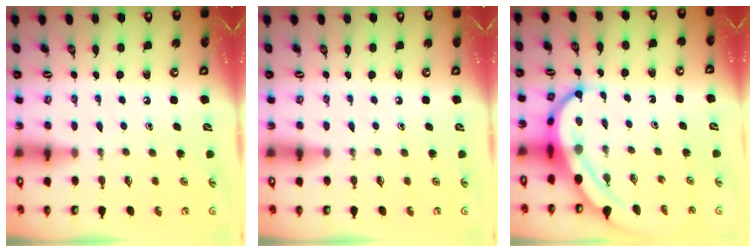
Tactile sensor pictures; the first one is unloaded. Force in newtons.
{"total": 0.0}
{"total": 6.7, "press": 6.7, "slide": 0.7}